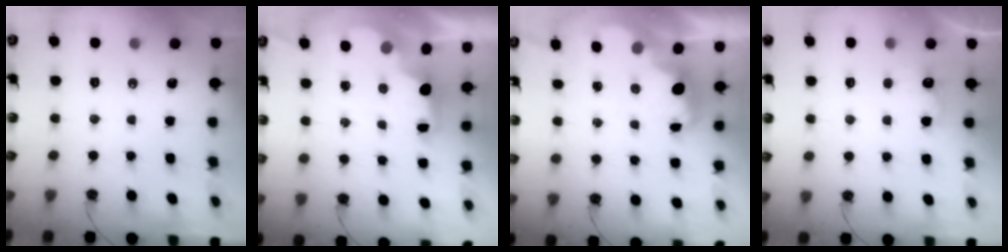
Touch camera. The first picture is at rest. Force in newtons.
{"total": 2.2, "press": 2.1, "slide": 0.7}
{"total": 2.6, "press": 2.6, "slide": 0.4}
{"total": 5.2, "press": 5.1, "slide": 1.0}